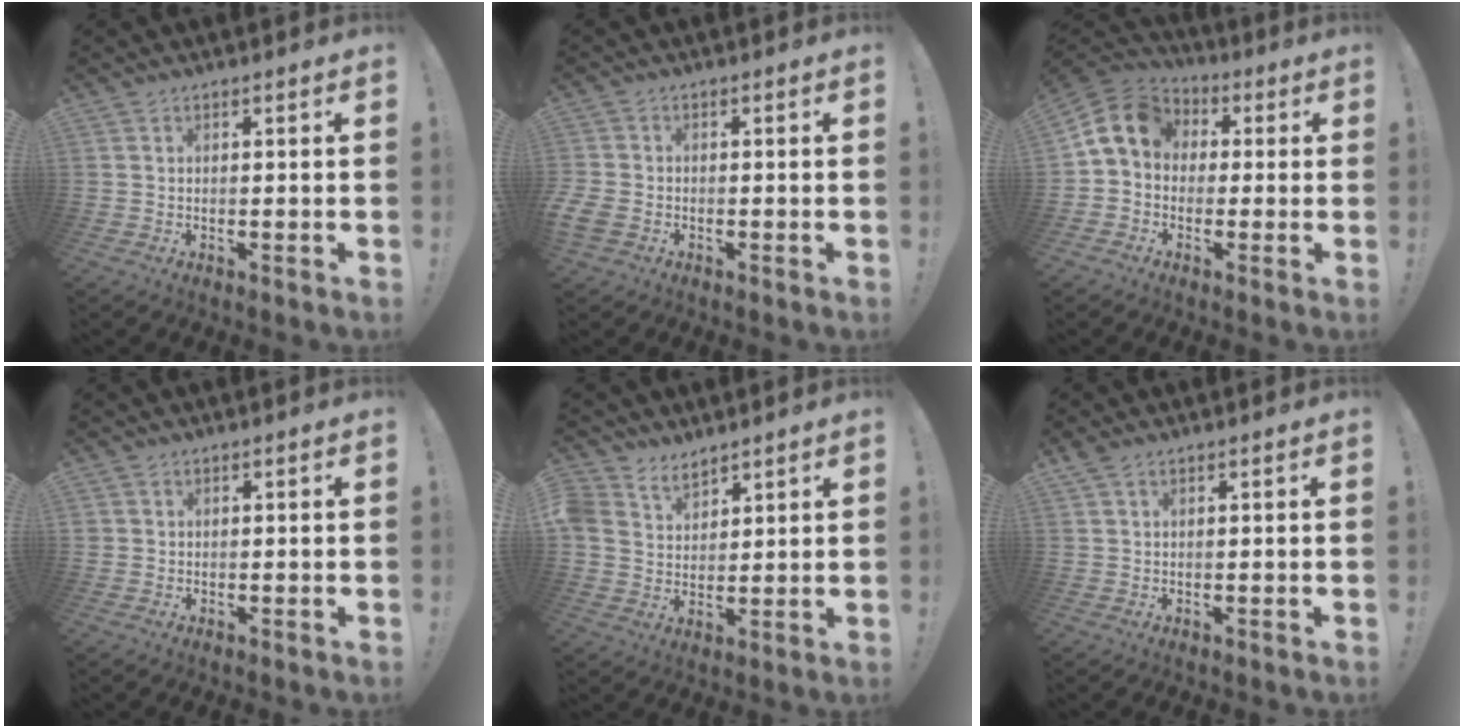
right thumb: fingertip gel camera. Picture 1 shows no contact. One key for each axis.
{"total": 4.1, "fx": -1.2, "fy": 3.3, "fz": 2.1, "tx": -0.060, "ty": 0.001, "tz": -0.023}
{"total": 10.7, "fx": 1.3, "fy": 8.5, "fz": 6.3, "tx": -0.112, "ty": 0.019, "tz": 0.033}
{"total": 0.9, "fx": 0.3, "fy": 0.8, "fz": 0.1, "tx": 0.000, "ty": 0.001, "tz": 0.005}
{"total": 7.0, "fx": 5.5, "fy": 4.2, "fz": 1.4, "tx": -0.043, "ty": -0.029, "tz": 0.111}
{"total": 1.6, "fx": 1.0, "fy": 0.9, "fz": 1.0, "tx": -0.023, "ty": 0.004, "tz": 0.018}